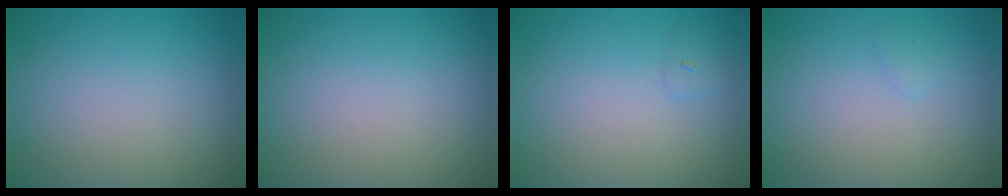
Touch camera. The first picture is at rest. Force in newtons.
{"total": 0.0}
{"total": 0.6, "press": 0.6, "slide": 0.1}
{"total": 0.5, "press": 0.5, "slide": 0.1}